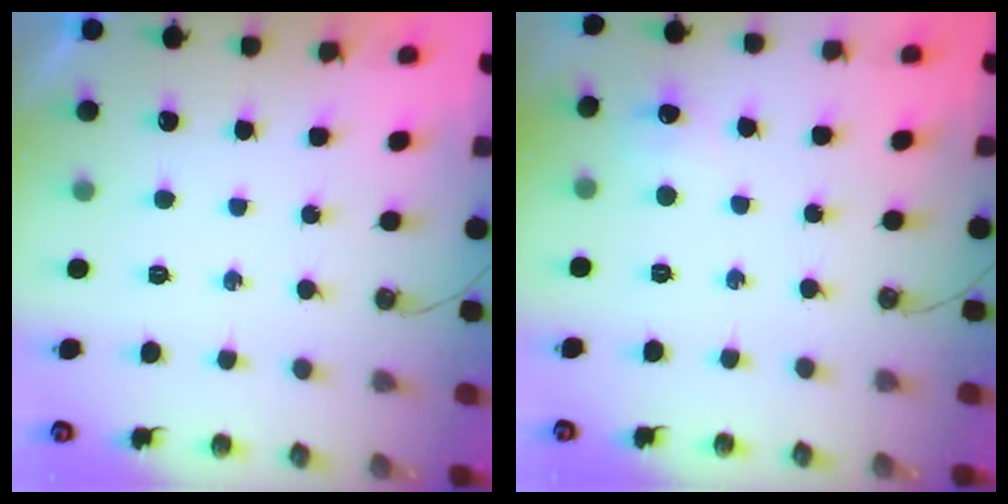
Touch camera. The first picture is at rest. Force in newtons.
{"total": 5.1, "press": 5.1, "slide": 0.7}